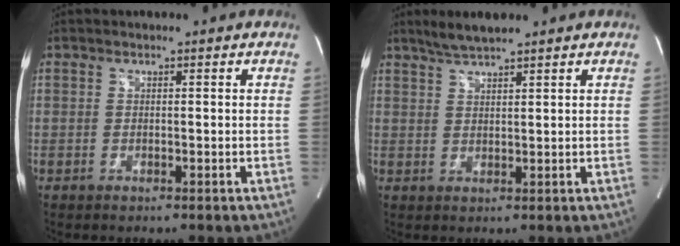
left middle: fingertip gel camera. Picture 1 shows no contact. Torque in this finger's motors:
{"motor_torque": [0.16, 0.09, -0.06, 0.00]}